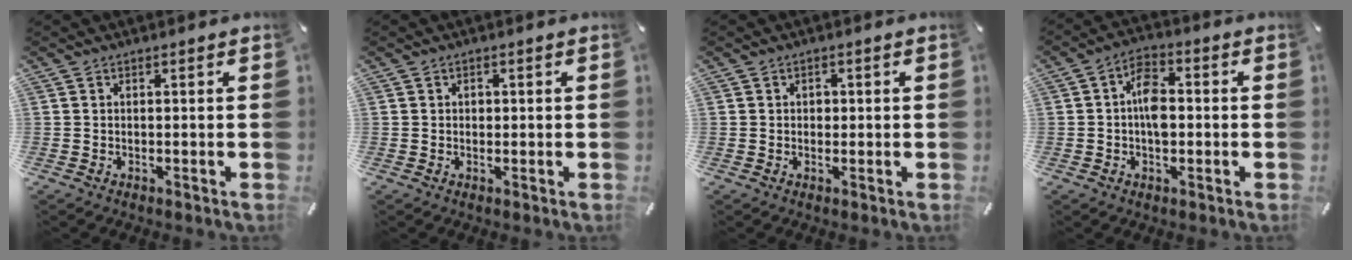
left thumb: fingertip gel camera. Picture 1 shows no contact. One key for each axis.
{"total": 0.9, "fx": 0.1, "fy": 0.8, "fz": 0.5, "tx": -0.002, "ty": -0.001, "tz": -0.001}
{"total": 1.4, "fx": 0.0, "fy": 1.1, "fz": 0.7, "tx": -0.007, "ty": 0.002, "tz": -0.004}
{"total": 6.9, "fx": -0.6, "fy": 4.1, "fz": 5.5, "tx": -0.088, "ty": 0.007, "tz": -0.012}